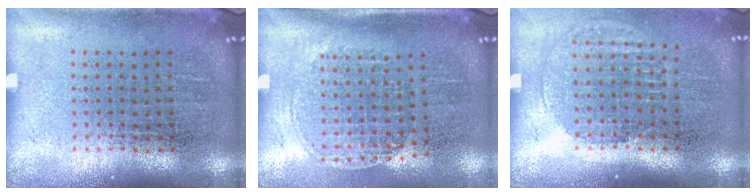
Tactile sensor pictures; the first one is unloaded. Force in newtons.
{"total": 1.4, "press": 1.2, "slide": 0.8}
{"total": 1.4, "press": 1.2, "slide": 0.6}